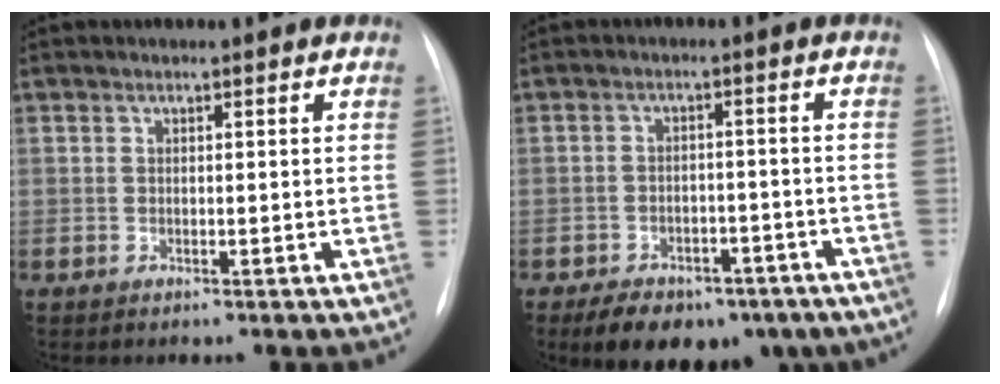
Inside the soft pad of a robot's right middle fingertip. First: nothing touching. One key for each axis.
{"total": 13.0, "fx": -8.9, "fy": 7.0, "fz": 6.4, "tx": -0.099, "ty": 0.005, "tz": -0.121}